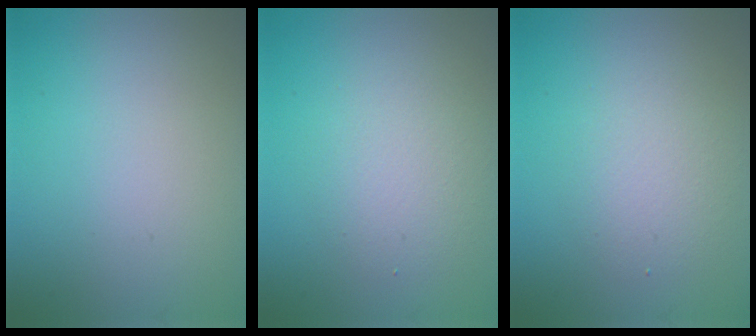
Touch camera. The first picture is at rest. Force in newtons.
{"total": 2.9, "press": 2.9, "slide": 0.4}
{"total": 2.8, "press": 2.8, "slide": 0.1}